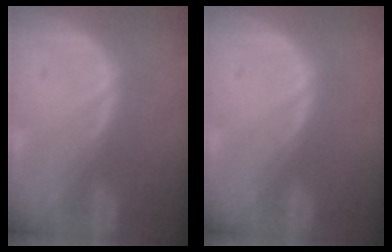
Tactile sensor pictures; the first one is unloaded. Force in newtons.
{"total": 0.0}